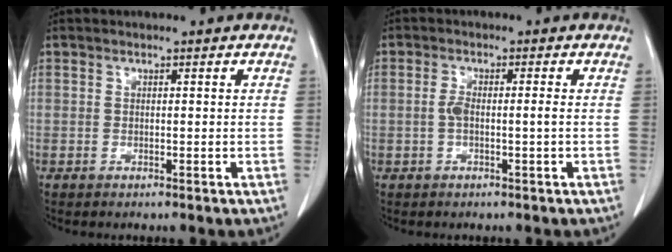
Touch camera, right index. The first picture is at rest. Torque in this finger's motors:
{"motor_torque": [0.10, 0.08, 0.12, 0.04]}